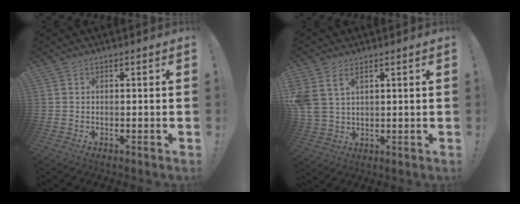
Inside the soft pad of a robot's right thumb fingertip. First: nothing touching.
{"total": 6.5, "force": [3.3, 4.1, 3.8], "torque": [-0.070, -0.013, 0.067]}